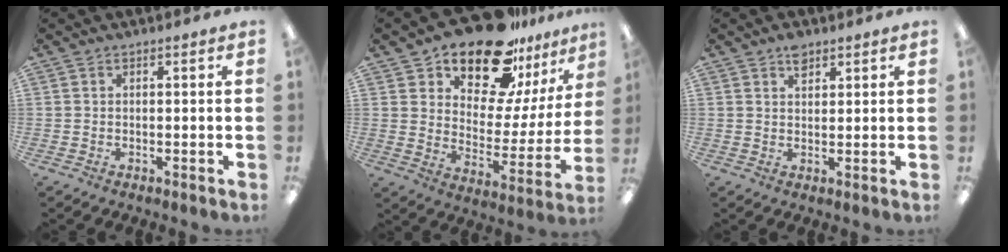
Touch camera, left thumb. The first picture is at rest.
{"total": 19.4, "force": [16.0, 8.1, 7.2], "torque": [-0.122, -0.125, 0.282]}
{"total": 3.4, "force": [2.3, 1.8, 1.7], "torque": [-0.022, -0.005, 0.040]}